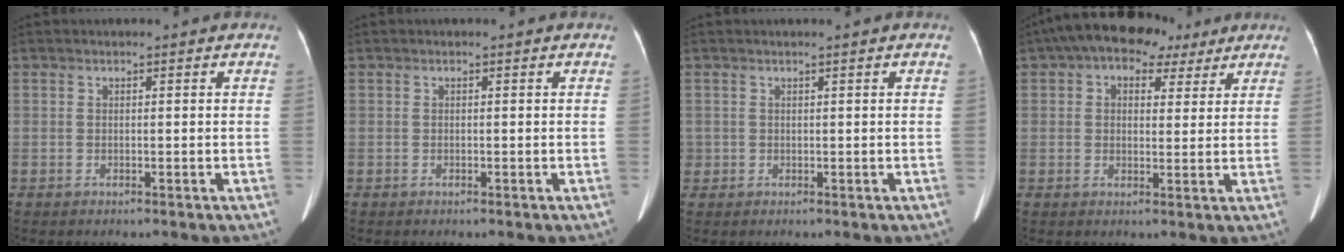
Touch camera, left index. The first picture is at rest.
{"total": 0.0}
{"total": 0.5, "force": [0.0, 0.5, 0.2], "torque": [-0.001, 0.011, -0.001]}
{"total": 8.7, "force": [5.1, 5.3, 4.7], "torque": [-0.066, 0.039, 0.074]}